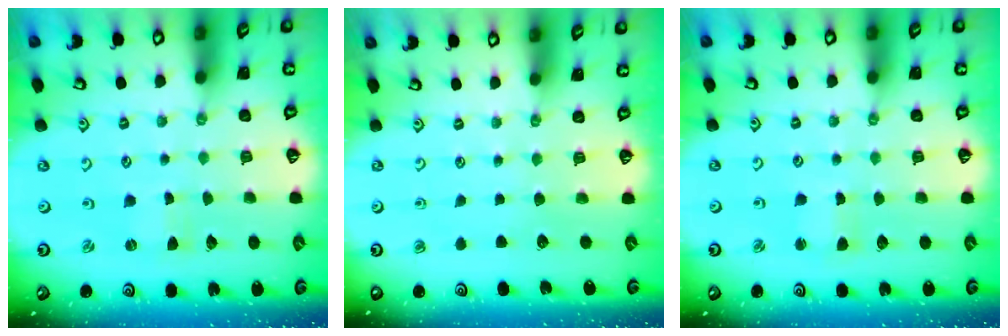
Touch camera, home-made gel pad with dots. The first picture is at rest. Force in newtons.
{"total": 0.0}
{"total": 1.7, "press": 1.6, "slide": 0.2}